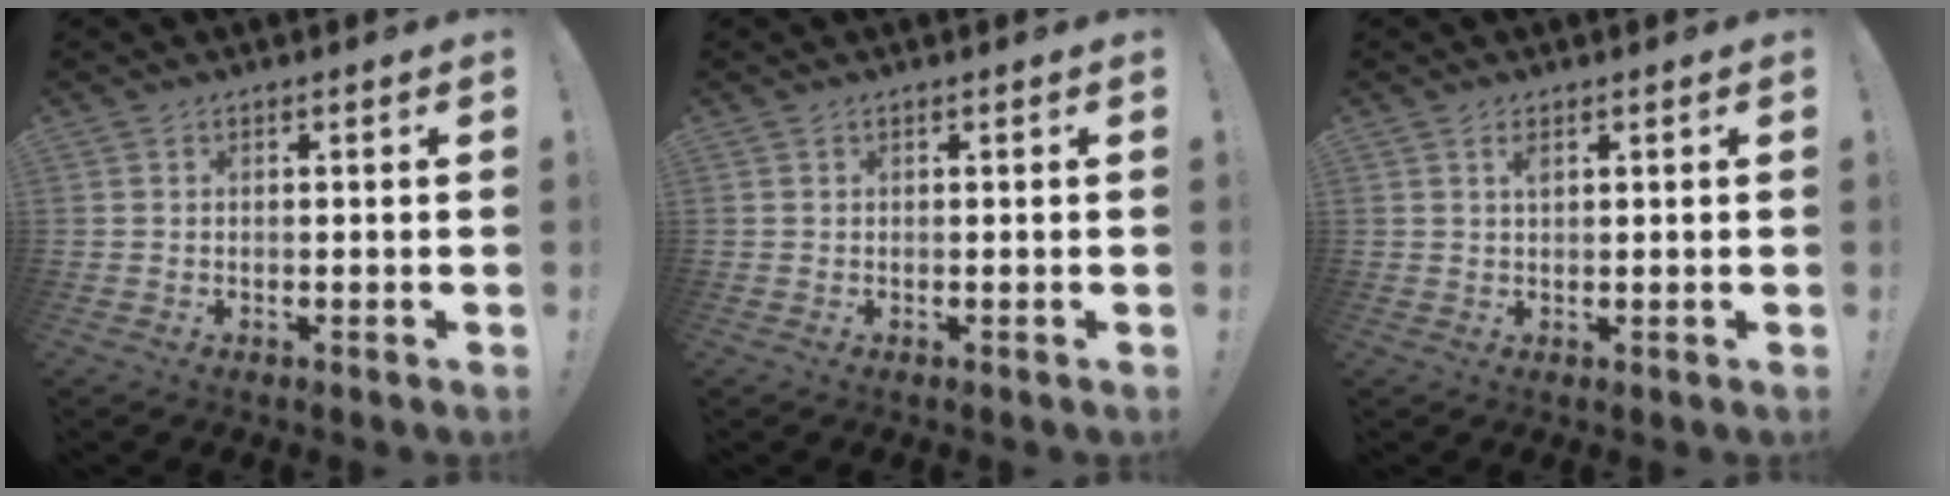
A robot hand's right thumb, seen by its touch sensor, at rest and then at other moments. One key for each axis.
{"total": 0.0}
{"total": 2.0, "fx": 0.9, "fy": 0.7, "fz": 1.7, "tx": -0.028, "ty": -0.002, "tz": 0.014}